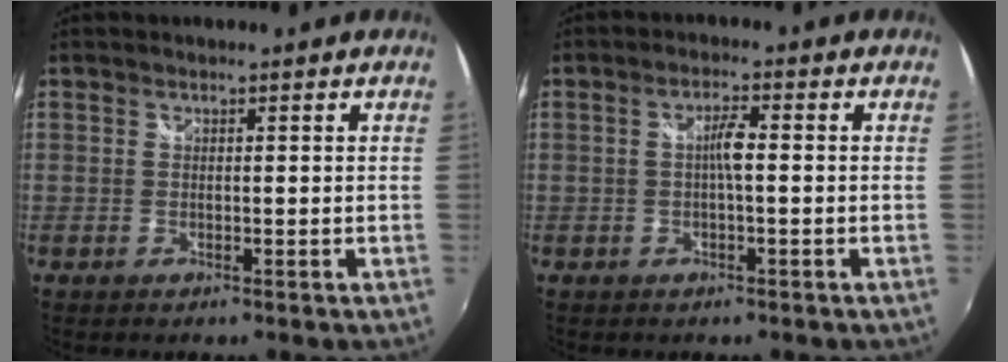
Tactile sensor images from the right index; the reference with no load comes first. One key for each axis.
{"total": 3.7, "fx": -0.3, "fy": 0.5, "fz": 3.7, "tx": -0.068, "ty": 0.009, "tz": -0.005}